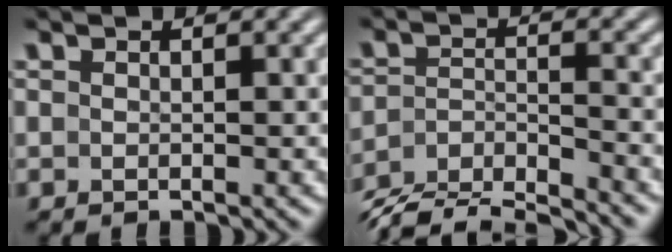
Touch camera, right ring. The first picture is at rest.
{"total": 7.6, "force": [-6.0, 3.5, 3.0], "torque": [-0.054, -0.028, -0.095]}